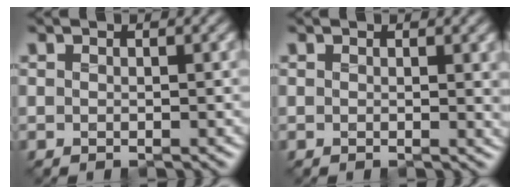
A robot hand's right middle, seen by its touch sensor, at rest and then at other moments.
{"total": 1.5, "force": [0.9, 0.6, 1.0], "torque": [-0.014, -0.001, 0.016]}